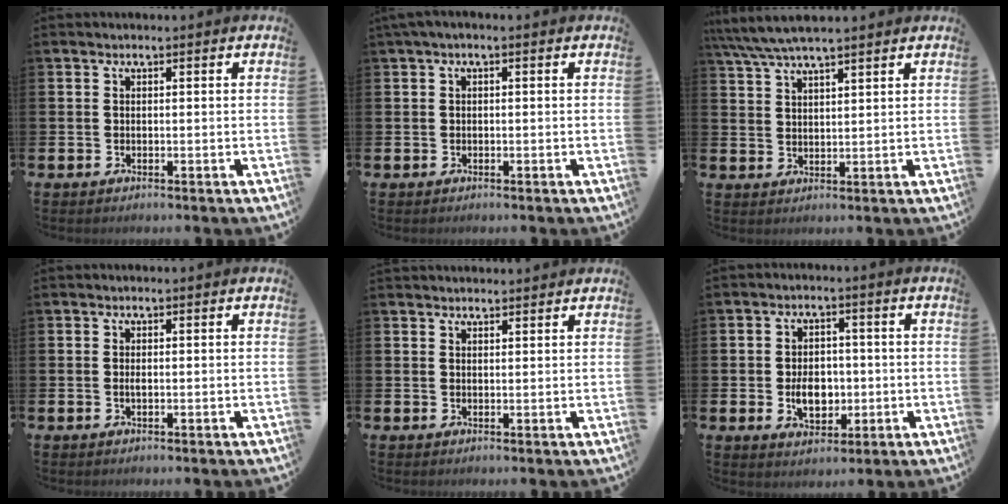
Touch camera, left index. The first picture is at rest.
{"total": 0.7, "force": [-0.2, 0.2, 0.6], "torque": [-0.019, 0.004, -0.003]}
{"total": 5.5, "force": [5.0, 0.6, 2.3], "torque": [-0.066, -0.013, 0.091]}
{"total": 0.6, "force": [0.0, 0.2, 0.6], "torque": [-0.009, -0.002, -0.002]}
{"total": 1.9, "force": [1.9, 0.3, 0.0], "torque": [0.005, -0.008, 0.033]}
{"total": 5.1, "force": [-0.6, 3.7, 3.5], "torque": [-0.052, 0.002, -0.016]}